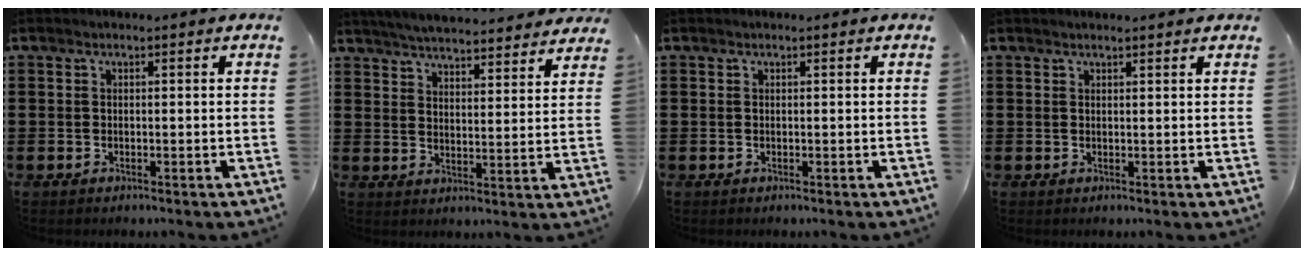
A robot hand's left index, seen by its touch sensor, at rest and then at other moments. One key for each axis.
{"total": 5.2, "fx": 5.1, "fy": -0.4, "fz": 0.7, "tx": -0.036, "ty": -0.032, "tz": 0.089}
{"total": 0.0}
{"total": 1.0, "fx": 0.9, "fy": 0.0, "fz": 0.3, "tx": -0.007, "ty": -0.001, "tz": 0.019}